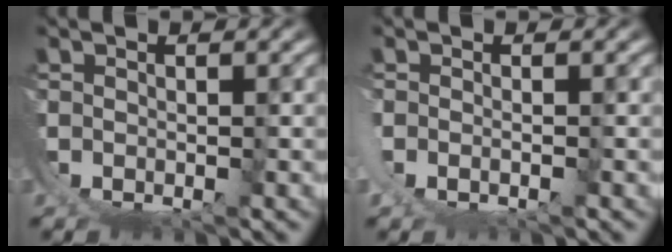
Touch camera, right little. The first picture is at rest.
{"total": 1.5, "force": [0.8, -1.2, 0.5], "torque": [-0.007, 0.011, 0.013]}